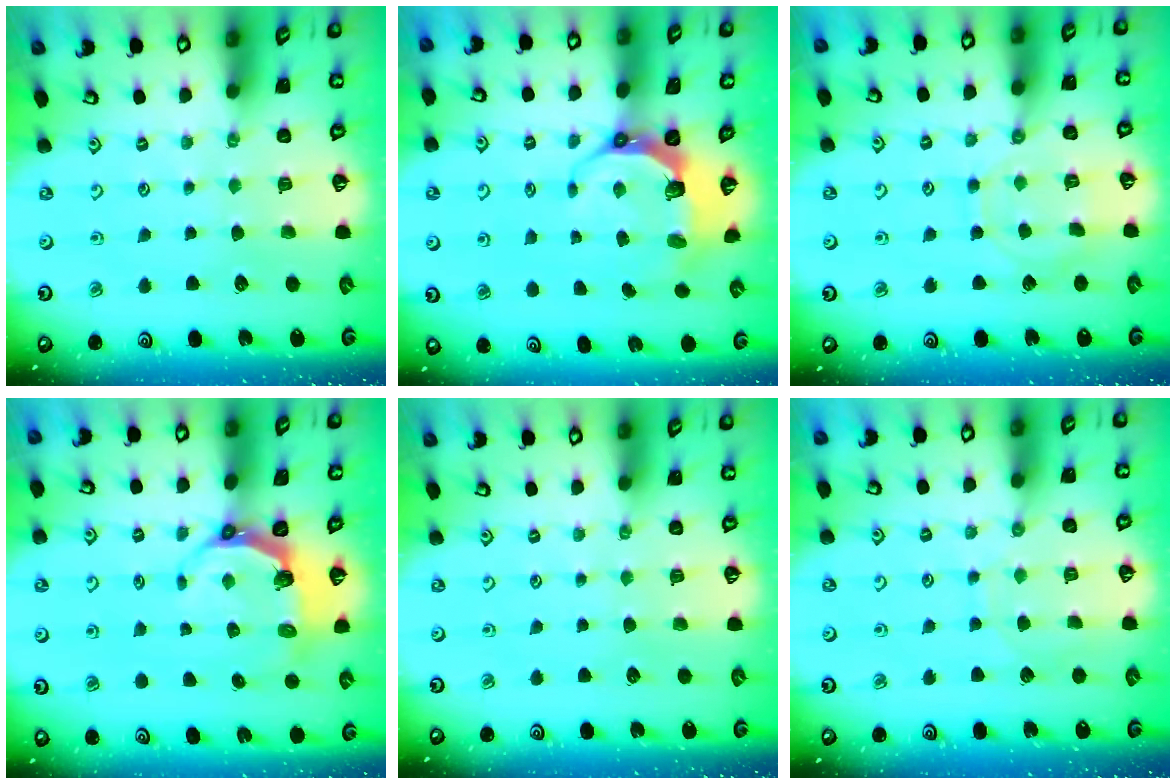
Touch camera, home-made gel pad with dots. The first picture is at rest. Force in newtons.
{"total": 8.1, "press": 6.9, "slide": 4.2}
{"total": 9.2, "press": 9.2, "slide": 0.8}
{"total": 6.0, "press": 4.6, "slide": 3.9}
{"total": 0.0}
{"total": 5.3, "press": 5.2, "slide": 0.6}